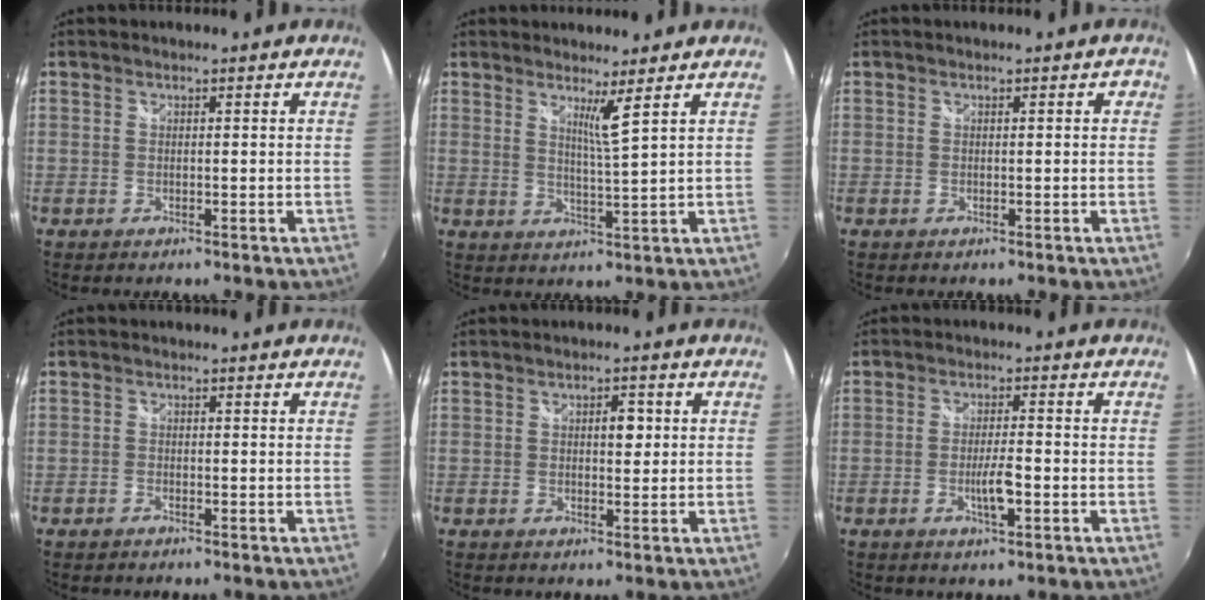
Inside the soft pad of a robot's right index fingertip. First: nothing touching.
{"total": 3.7, "force": [2.4, -1.0, 2.7], "torque": [-0.045, -0.014, 0.034]}
{"total": 1.5, "force": [0.3, 0.8, 1.3], "torque": [-0.016, 0.006, 0.003]}
{"total": 1.0, "force": [-0.9, 0.6, 0.0], "torque": [-0.005, -0.002, -0.017]}
{"total": 2.6, "force": [0.4, 1.5, 2.1], "torque": [-0.028, 0.007, 0.006]}
{"total": 4.3, "force": [-1.6, 0.9, 3.9], "torque": [-0.074, -0.002, -0.029]}